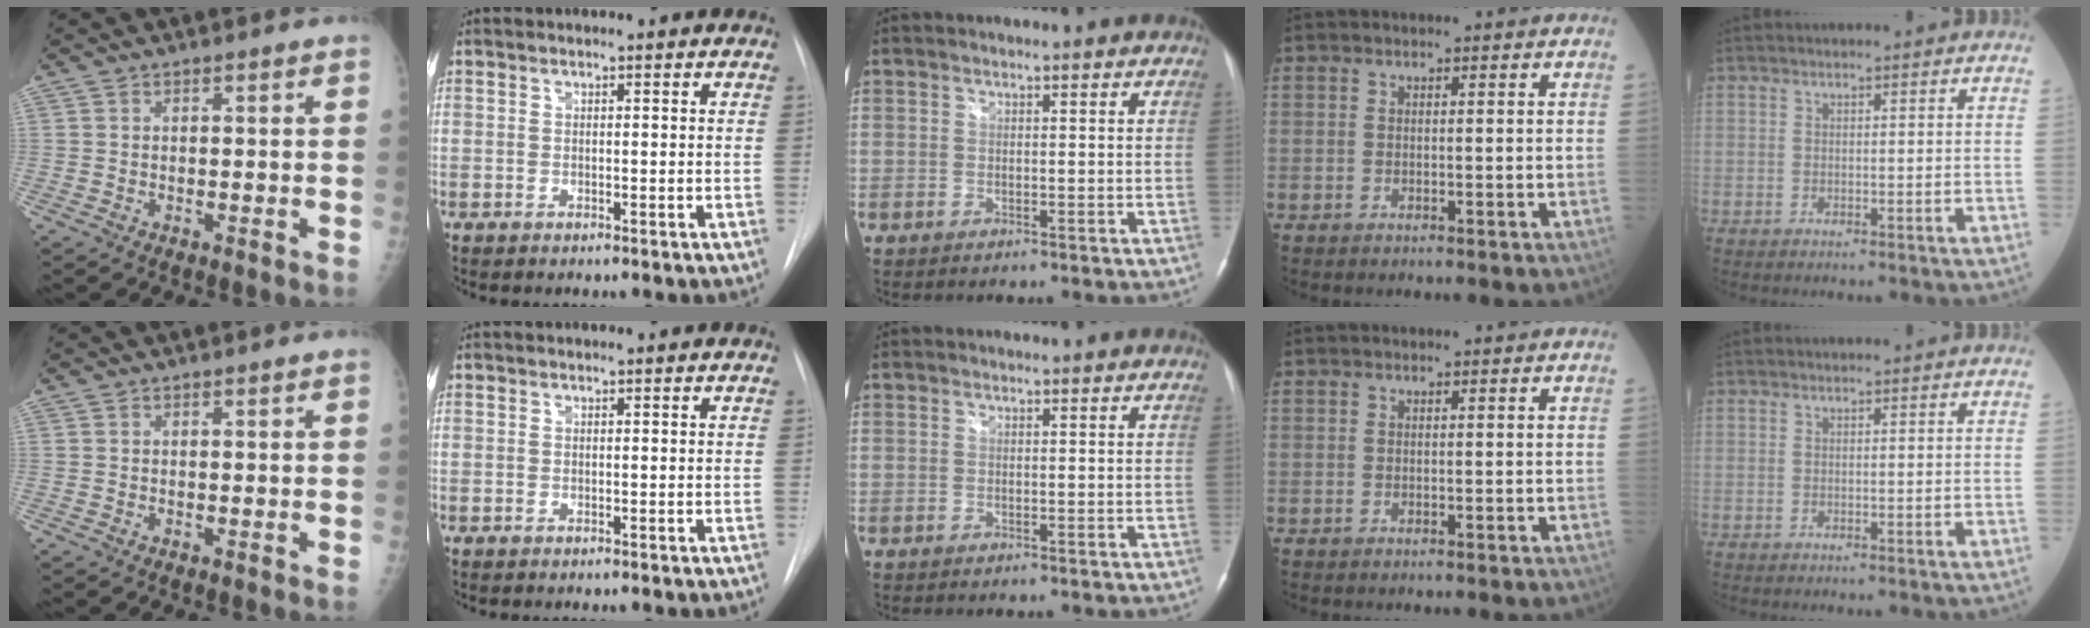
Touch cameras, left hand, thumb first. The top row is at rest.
{}